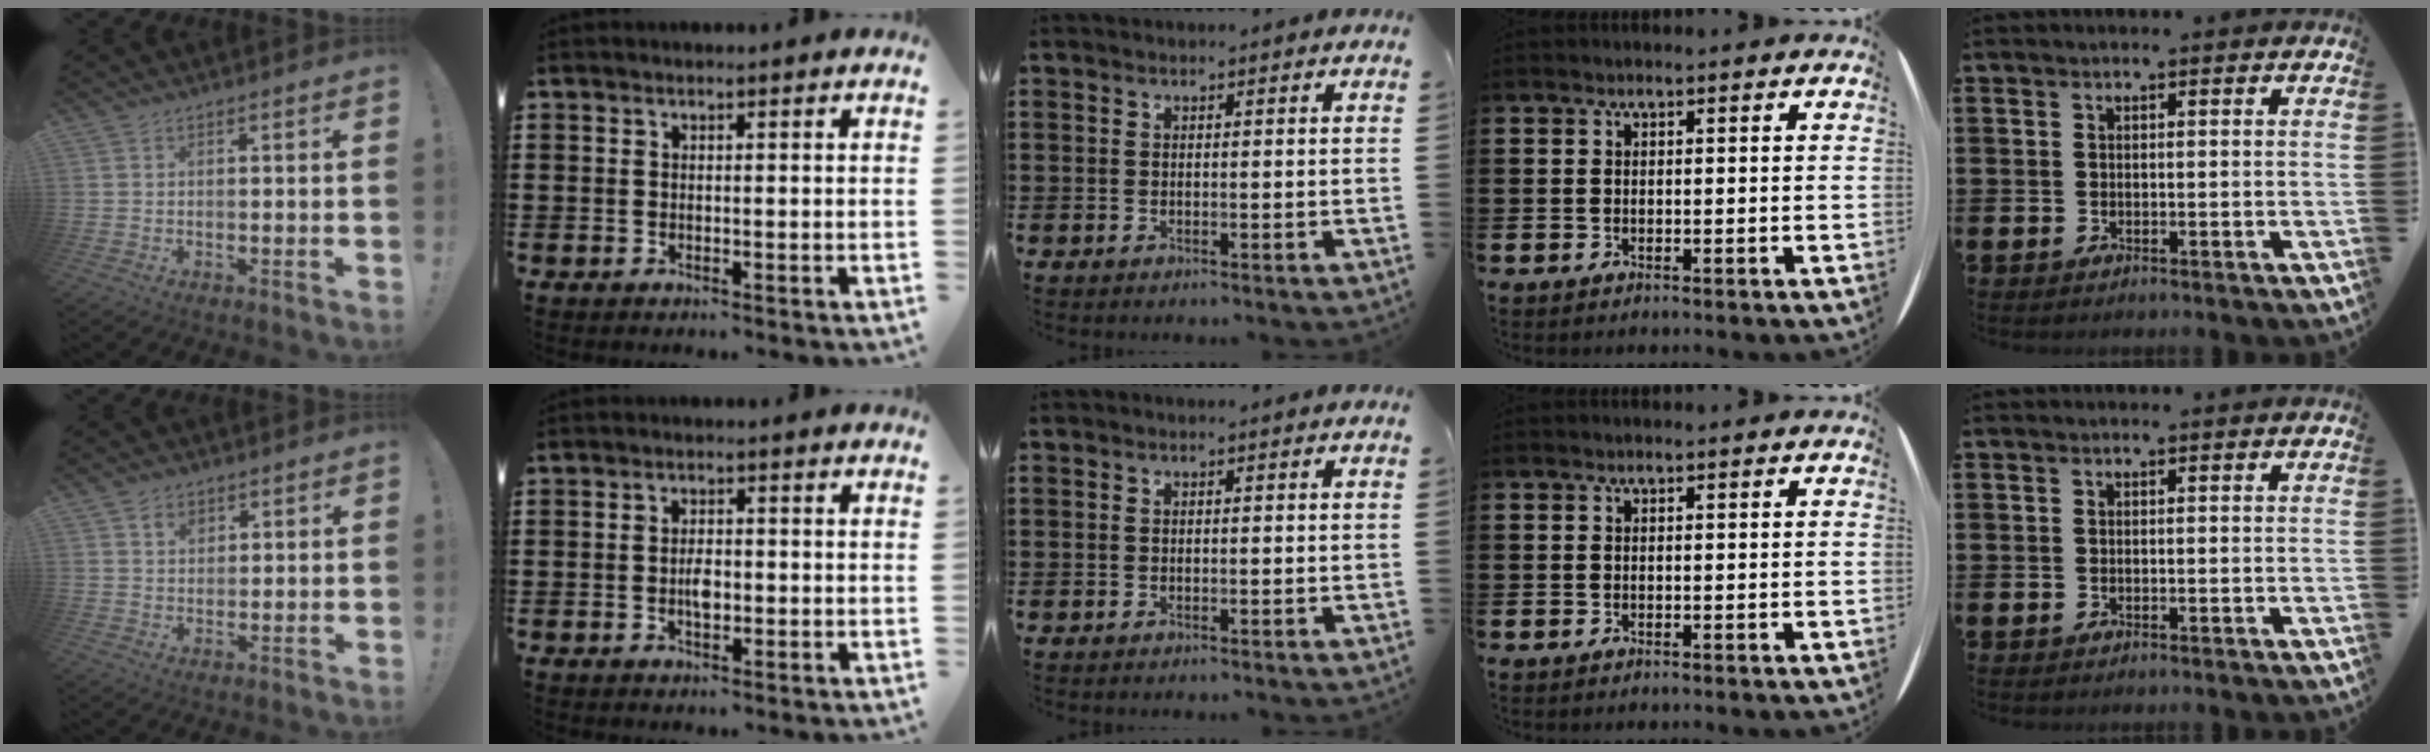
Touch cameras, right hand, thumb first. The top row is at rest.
{"thumb": {"total": 3.2, "force": [1.7, 2.3, 1.5], "torque": [-0.017, -0.006, 0.027]}, "index": {"total": 2.9, "force": [-0.5, 1.3, 2.6], "torque": [-0.048, 0.002, -0.008]}}